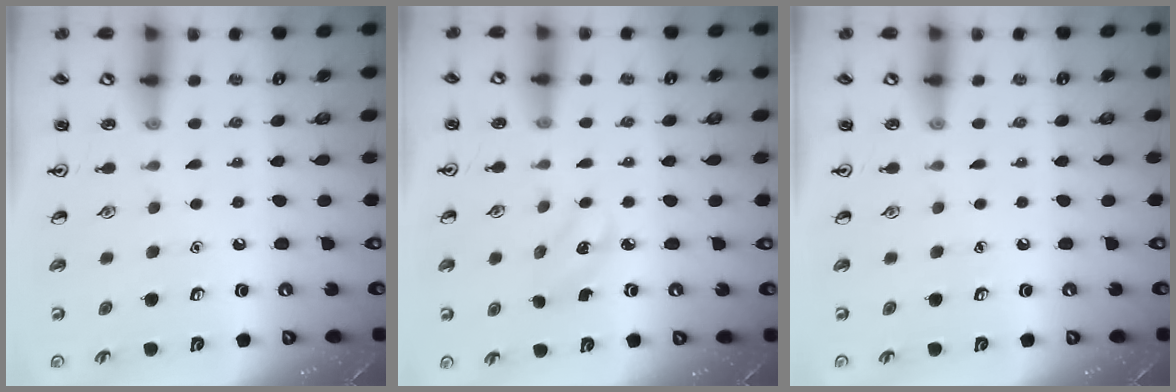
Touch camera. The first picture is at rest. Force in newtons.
{"total": 2.4, "press": 2.2, "slide": 0.9}
{"total": 0.0}